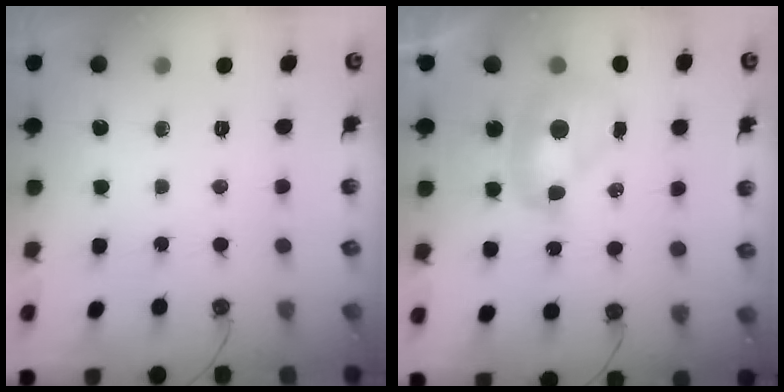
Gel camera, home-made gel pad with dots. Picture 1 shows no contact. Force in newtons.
{"total": 2.4, "press": 2.4, "slide": 0.3}